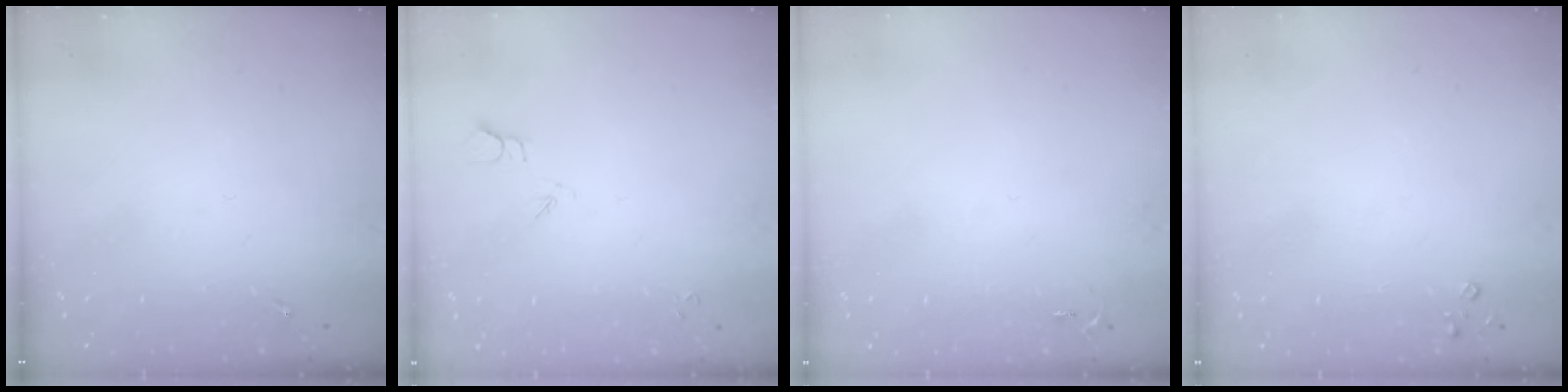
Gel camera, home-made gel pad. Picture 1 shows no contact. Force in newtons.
{"total": 3.9, "press": 3.9, "slide": 0.7}
{"total": 2.6, "press": 2.6, "slide": 0.4}
{"total": 2.6, "press": 2.6, "slide": 0.3}